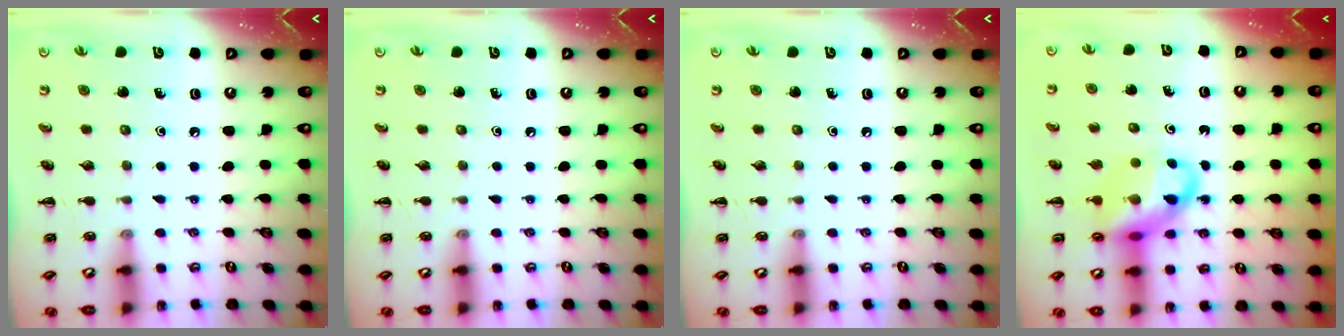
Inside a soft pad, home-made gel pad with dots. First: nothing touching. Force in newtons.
{"total": 0.0}
{"total": 0.0}
{"total": 14.0, "press": 13.5, "slide": 3.5}